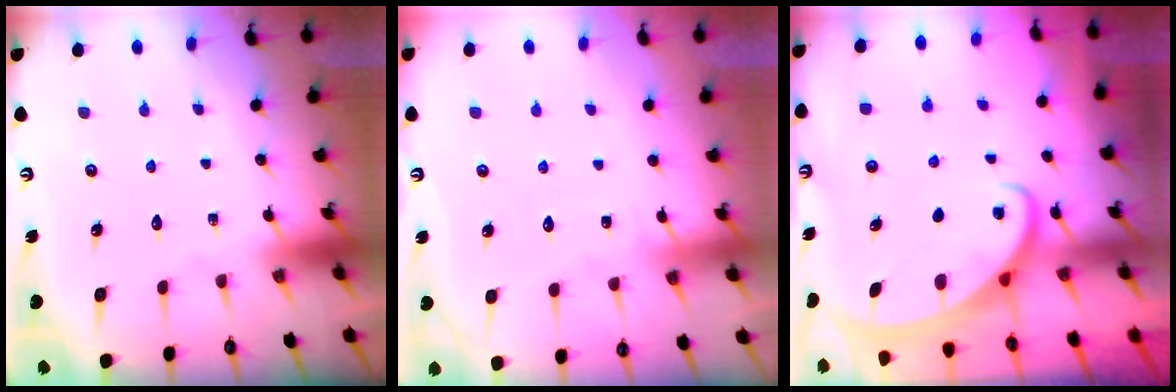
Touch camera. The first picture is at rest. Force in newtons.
{"total": 3.1, "press": 3.1, "slide": 0.3}
{"total": 2.5, "press": 2.5, "slide": 0.3}